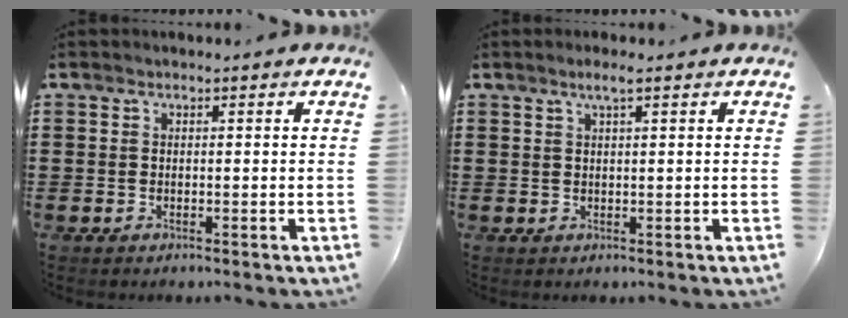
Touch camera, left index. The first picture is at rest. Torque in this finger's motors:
{"motor_torque": [0.25, 0.28, 0.05, 0.00]}